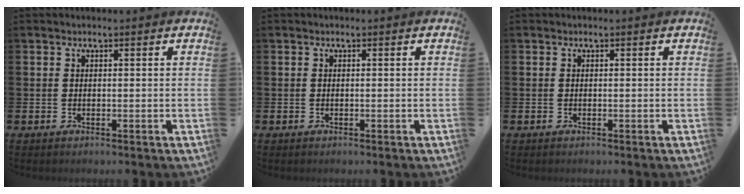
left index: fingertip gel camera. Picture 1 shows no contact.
{"total": 0.0}
{"total": 0.0}